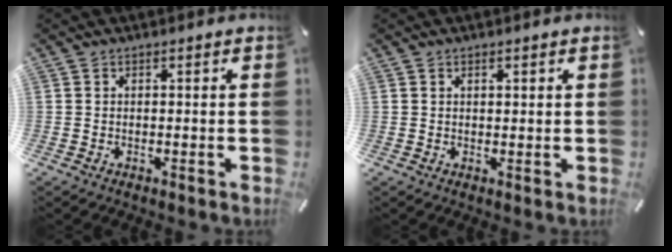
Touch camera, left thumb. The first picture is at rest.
{"total": 0.9, "force": [0.5, 0.4, 0.6], "torque": [-0.012, 0.002, 0.009]}